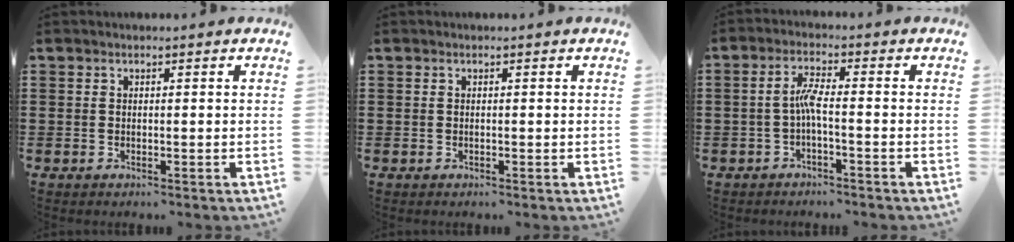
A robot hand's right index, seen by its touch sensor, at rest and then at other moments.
{"total": 0.0}
{"total": 3.6, "force": [-1.0, 0.4, 3.4], "torque": [-0.073, 0.001, -0.024]}